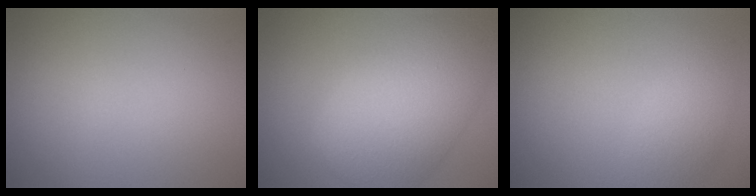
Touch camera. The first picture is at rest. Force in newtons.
{"total": 9.2, "press": 9.2, "slide": 0.2}
{"total": 2.5, "press": 2.5, "slide": 0.1}